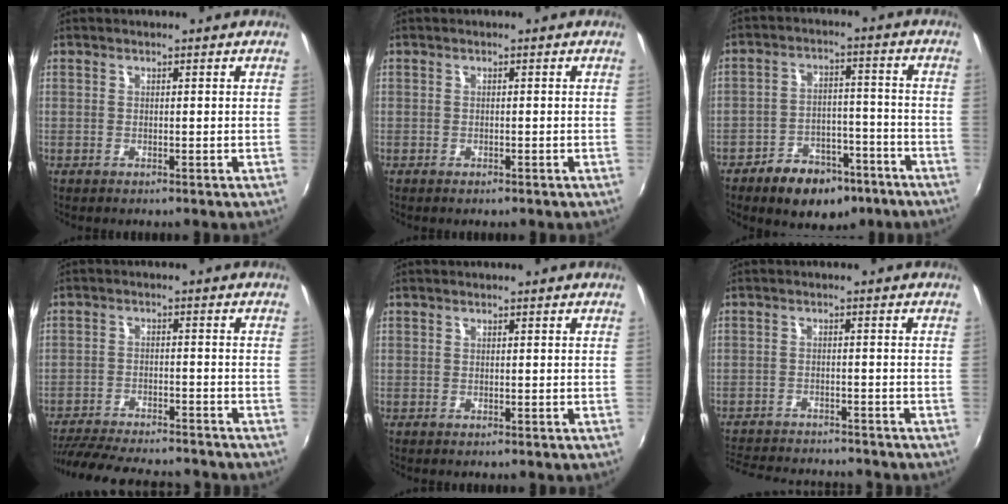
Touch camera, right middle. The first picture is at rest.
{"total": 0.6, "force": [-0.5, 0.3, 0.2], "torque": [-0.004, -0.001, -0.009]}
{"total": 11.9, "force": [-8.1, 6.8, 5.6], "torque": [-0.108, 0.020, -0.106]}
{"total": 17.7, "force": [-15.5, 3.7, 7.6], "torque": [-0.158, -0.018, -0.226]}
{"total": 0.0}
{"total": 13.5, "force": [-12.2, 3.2, 4.9], "torque": [-0.116, -0.009, -0.181]}